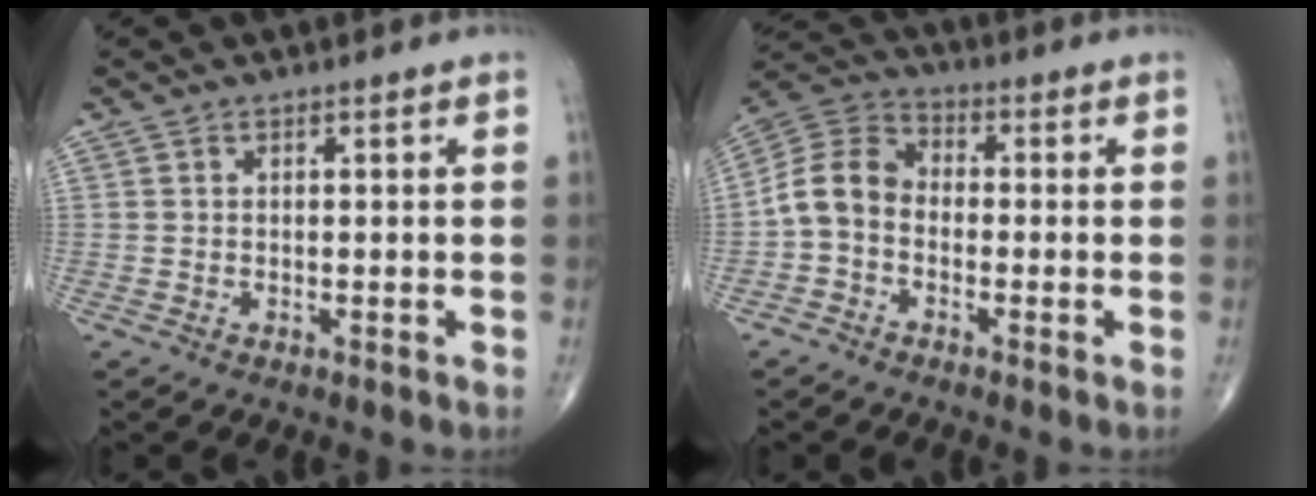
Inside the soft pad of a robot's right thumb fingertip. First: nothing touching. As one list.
[{"total": 8.3, "force": [-1.9, 6.2, 5.2], "torque": [-0.089, 0.030, -0.055]}]